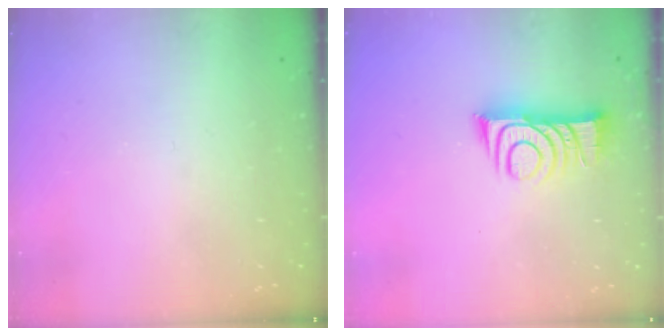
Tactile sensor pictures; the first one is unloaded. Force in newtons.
{"total": 10.2, "press": 10.2, "slide": 0.4}